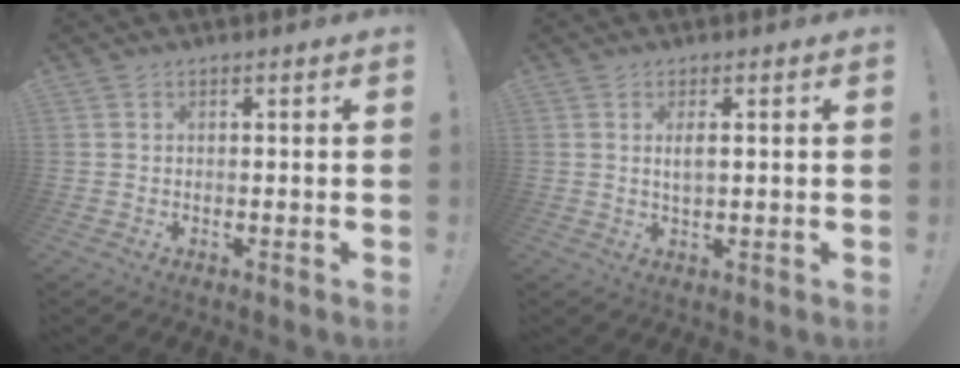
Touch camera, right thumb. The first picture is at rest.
{"total": 2.9, "force": [0.6, 0.9, 2.6], "torque": [-0.042, -0.003, 0.007]}